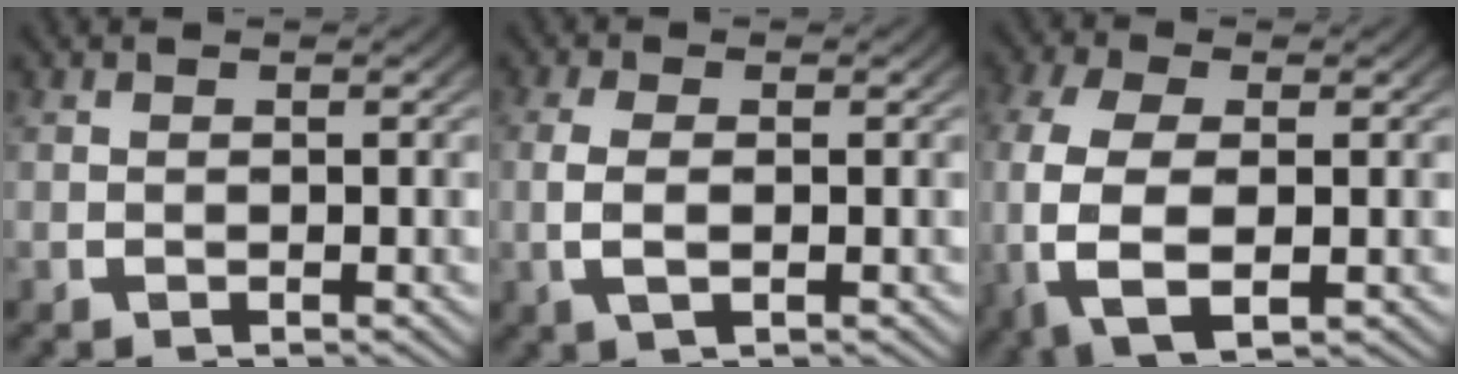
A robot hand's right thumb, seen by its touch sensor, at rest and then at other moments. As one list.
[{"total": 3.0, "force": [-0.1, 1.4, 2.6], "torque": [-0.068, -0.008, 0.005]}, {"total": 9.1, "force": [-1.1, 5.7, 7.0], "torque": [-0.200, -0.038, 0.004]}]